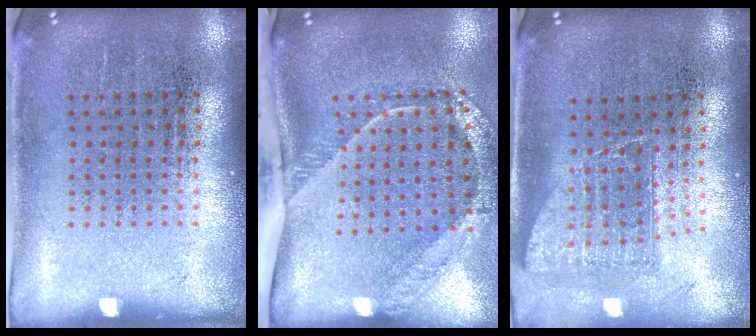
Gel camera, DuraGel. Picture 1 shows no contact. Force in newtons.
{"total": 2.7, "press": 1.8, "slide": 2.0}
{"total": 1.4, "press": 1.1, "slide": 0.9}